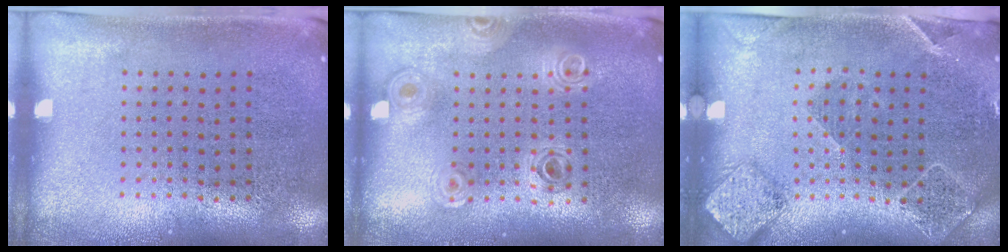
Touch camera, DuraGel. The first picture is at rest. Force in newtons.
{"total": 0.9, "press": 0.9, "slide": 0.2}
{"total": 1.7, "press": 1.7, "slide": 0.5}